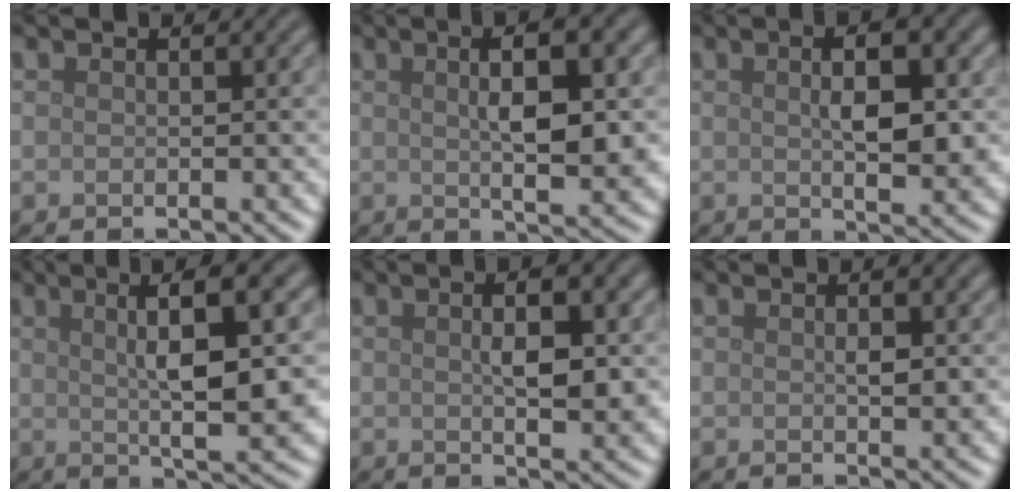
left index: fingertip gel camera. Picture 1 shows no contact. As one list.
[{"total": 6.7, "force": [1.1, 1.8, 6.4], "torque": [-0.094, 0.006, 0.017]}, {"total": 5.2, "force": [0.7, 1.6, 4.9], "torque": [-0.077, 0.003, 0.012]}, {"total": 8.8, "force": [1.7, 2.0, 8.4], "torque": [-0.113, 0.014, 0.025]}, {"total": 4.4, "force": [0.6, 1.4, 4.1], "torque": [-0.069, 0.002, 0.010]}, {"total": 1.7, "force": [0.3, 0.6, 1.6], "torque": [-0.024, -0.001, 0.005]}]